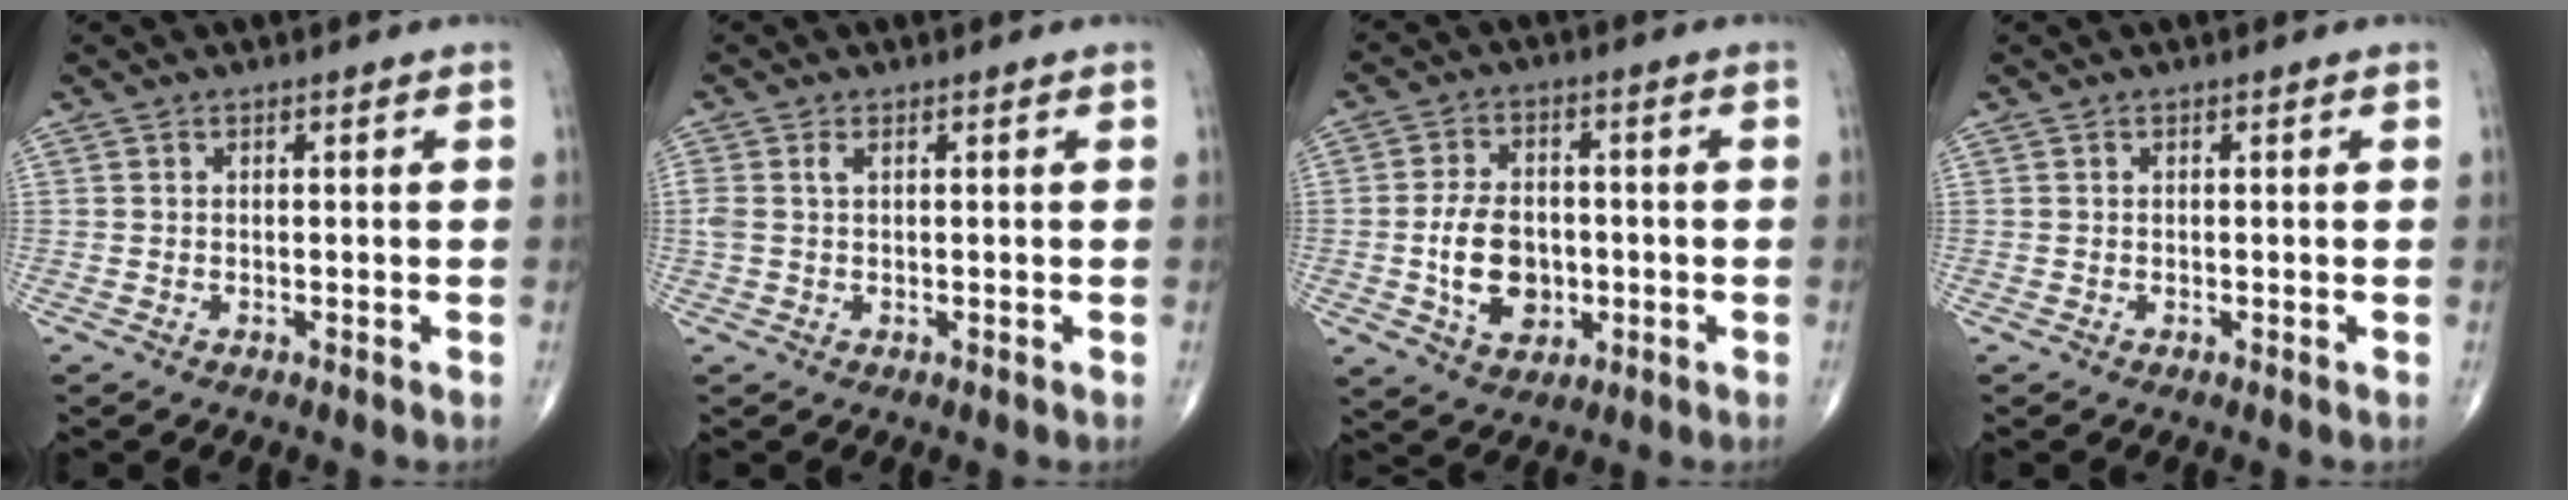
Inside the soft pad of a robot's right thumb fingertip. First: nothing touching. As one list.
[{"total": 1.8, "force": [0.6, 0.8, 1.5], "torque": [-0.045, 0.013, 0.018]}, {"total": 10.0, "force": [-1.6, 6.9, 7.1], "torque": [-0.105, 0.008, -0.023]}, {"total": 0.0}]